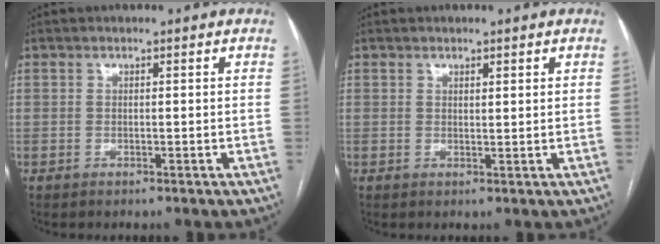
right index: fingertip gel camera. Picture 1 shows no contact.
{"total": 1.1, "force": [0.8, 0.2, 0.6], "torque": [-0.012, -0.003, 0.013]}